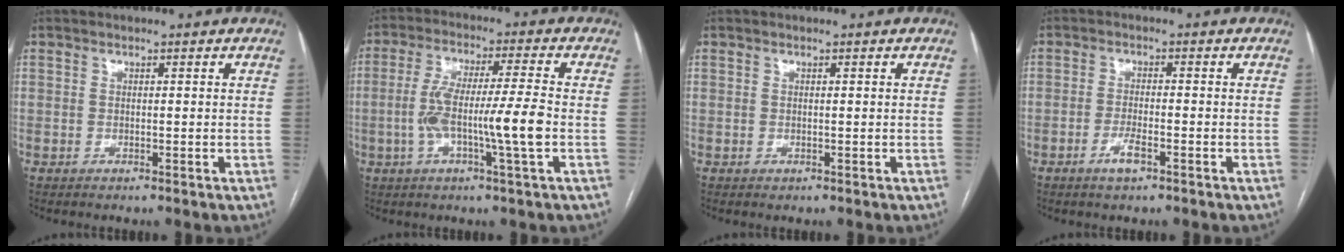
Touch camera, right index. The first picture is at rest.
{"total": 10.4, "force": [-2.1, -0.3, 10.1], "torque": [-0.195, 0.006, -0.042]}
{"total": 0.0}
{"total": 3.1, "force": [-1.8, 0.6, 2.5], "torque": [-0.050, -0.001, -0.033]}